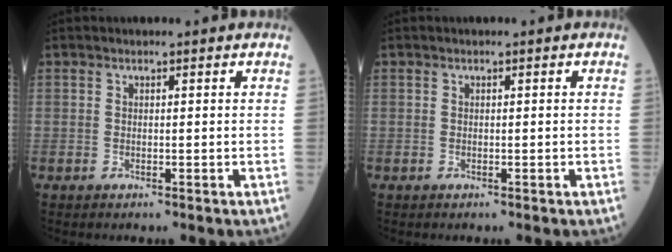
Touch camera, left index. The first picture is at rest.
{"total": 0.0}